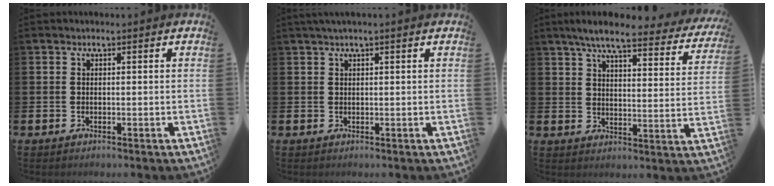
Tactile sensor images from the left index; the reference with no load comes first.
{"total": 1.2, "force": [0.9, -0.1, 0.8], "torque": [-0.019, 0.005, 0.017]}
{"total": 7.1, "force": [6.2, 0.9, 3.4], "torque": [-0.076, -0.034, 0.102]}